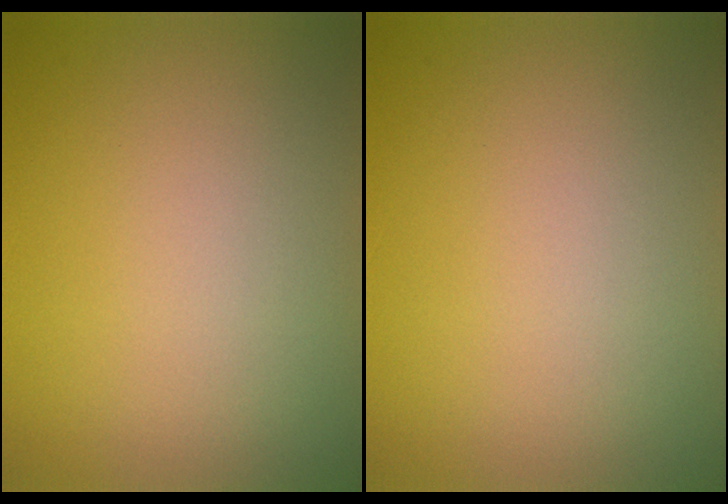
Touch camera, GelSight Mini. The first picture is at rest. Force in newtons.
{"total": 0.0}